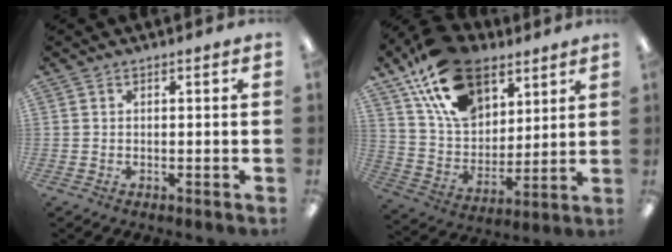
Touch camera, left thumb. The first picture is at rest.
{"total": 20.1, "force": [12.5, 12.6, 9.5], "torque": [-0.168, -0.054, 0.231]}